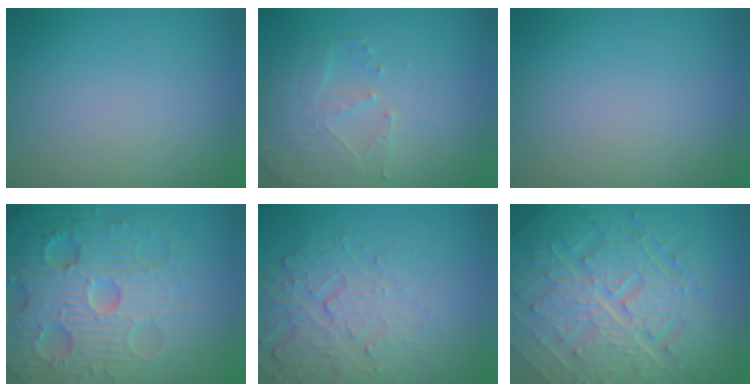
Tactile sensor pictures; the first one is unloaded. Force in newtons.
{"total": 2.5, "press": 2.2, "slide": 1.2}
{"total": 0.0}
{"total": 7.8, "press": 7.7, "slide": 1.7}
{"total": 5.4, "press": 3.7, "slide": 4.0}
{"total": 10.9, "press": 7.4, "slide": 8.0}